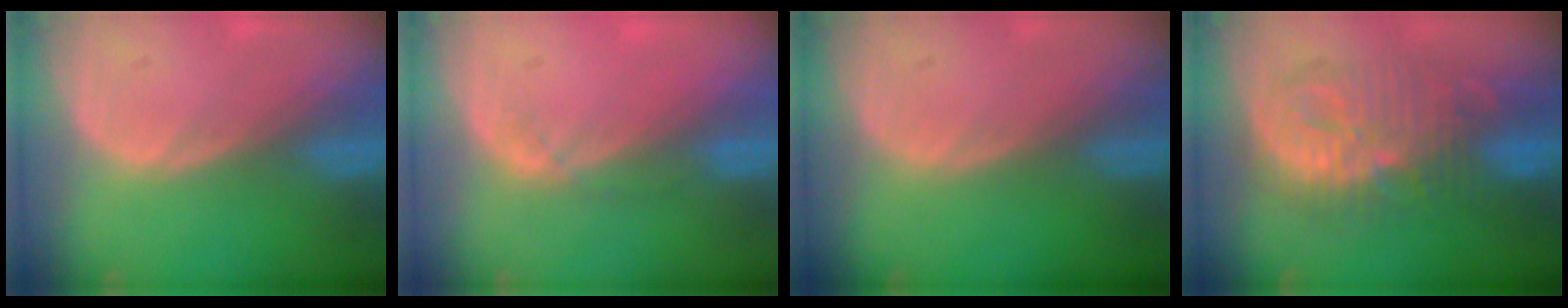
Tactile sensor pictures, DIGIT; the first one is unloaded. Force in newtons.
{"total": 1.7, "press": 1.5, "slide": 0.8}
{"total": 0.0}
{"total": 10.3, "press": 10.3, "slide": 0.4}